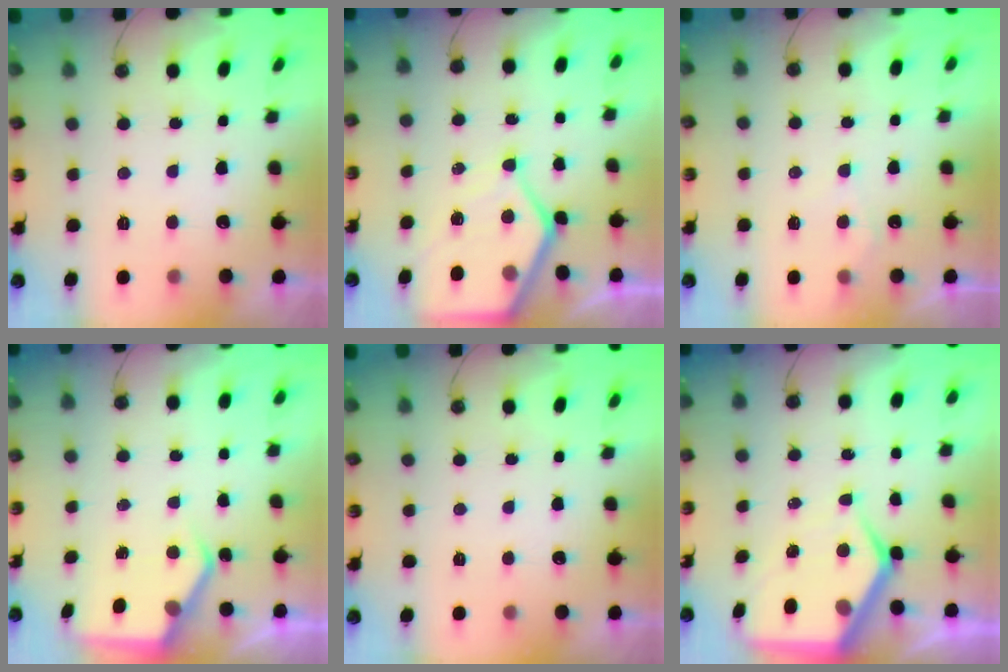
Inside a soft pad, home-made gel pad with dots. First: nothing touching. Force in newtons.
{"total": 9.8, "press": 9.8, "slide": 0.9}
{"total": 4.3, "press": 4.3, "slide": 0.5}
{"total": 5.1, "press": 5.1, "slide": 0.2}
{"total": 0.0}
{"total": 9.6, "press": 9.5, "slide": 0.9}